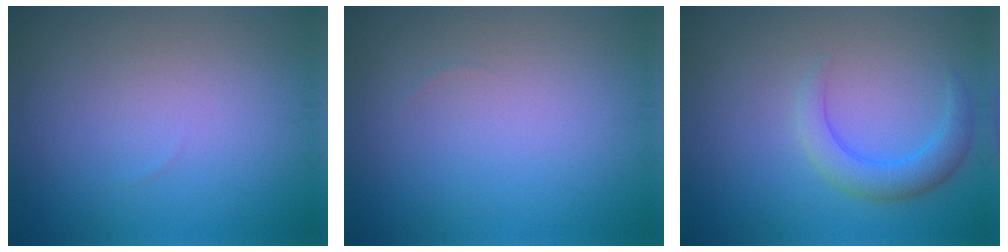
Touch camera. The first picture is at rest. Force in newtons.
{"total": 0.0}
{"total": 3.0, "press": 3.0, "slide": 0.2}